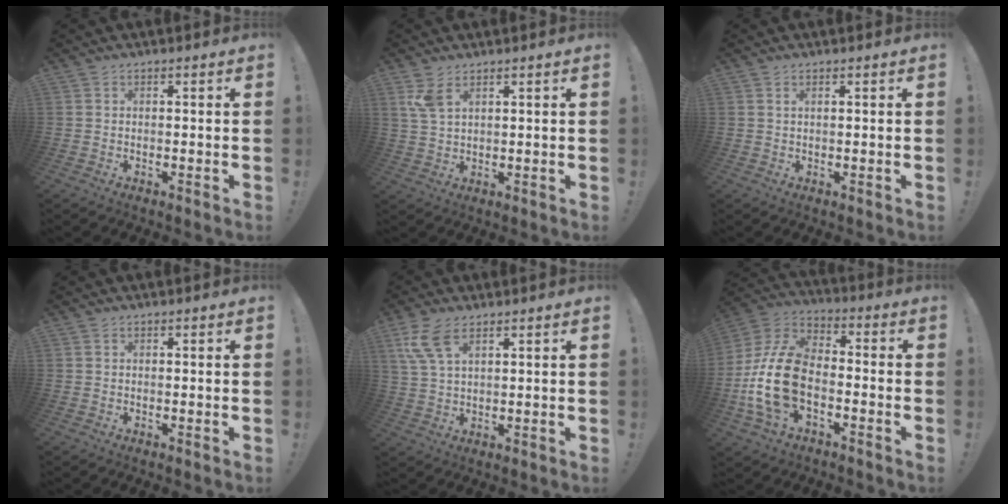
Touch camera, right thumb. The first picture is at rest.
{"total": 5.3, "force": [3.3, 2.0, 3.6], "torque": [-0.065, -0.015, 0.062]}
{"total": 0.9, "force": [0.6, 0.1, 0.6], "torque": [-0.006, -0.002, 0.009]}
{"total": 0.0}
{"total": 9.0, "force": [5.0, 4.1, 6.3], "torque": [-0.135, -0.013, 0.094]}
{"total": 17.8, "force": [-4.5, 11.6, 12.8], "torque": [-0.252, 0.030, -0.068]}